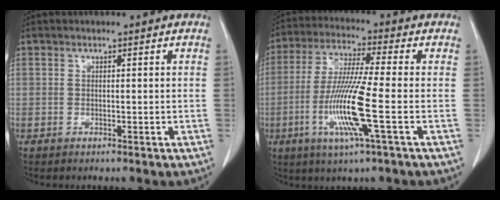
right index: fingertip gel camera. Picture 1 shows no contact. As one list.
[{"total": 11.9, "force": [-3.3, -0.4, 11.5], "torque": [-0.237, -0.017, -0.071]}]